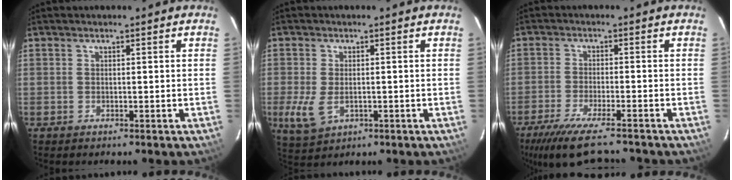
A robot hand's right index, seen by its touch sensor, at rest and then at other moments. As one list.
[{"total": 6.1, "force": [-1.4, 3.6, 4.7], "torque": [-0.110, -0.014, -0.020]}, {"total": 11.7, "force": [-9.5, 1.9, 6.4], "torque": [-0.147, -0.036, -0.163]}]